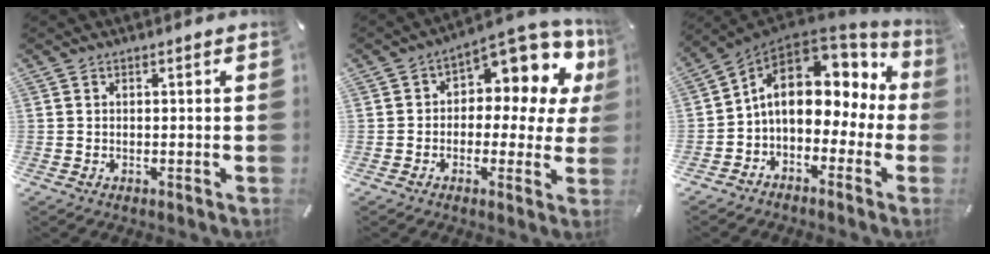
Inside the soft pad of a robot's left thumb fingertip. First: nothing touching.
{"total": 9.9, "force": [4.4, 5.8, 6.7], "torque": [-0.085, -0.045, 0.074]}
{"total": 12.4, "force": [1.8, 8.7, 8.6], "torque": [-0.158, -0.002, 0.029]}